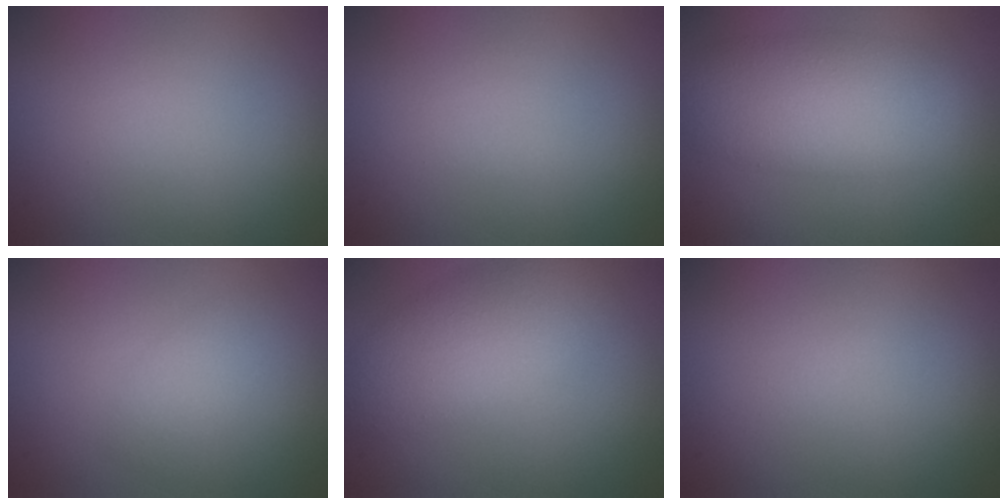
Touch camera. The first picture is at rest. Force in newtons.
{"total": 0.0}
{"total": 6.5, "press": 6.5, "slide": 0.3}
{"total": 1.6, "press": 1.6, "slide": 0.1}
{"total": 4.9, "press": 4.9, "slide": 0.4}
{"total": 0.0}